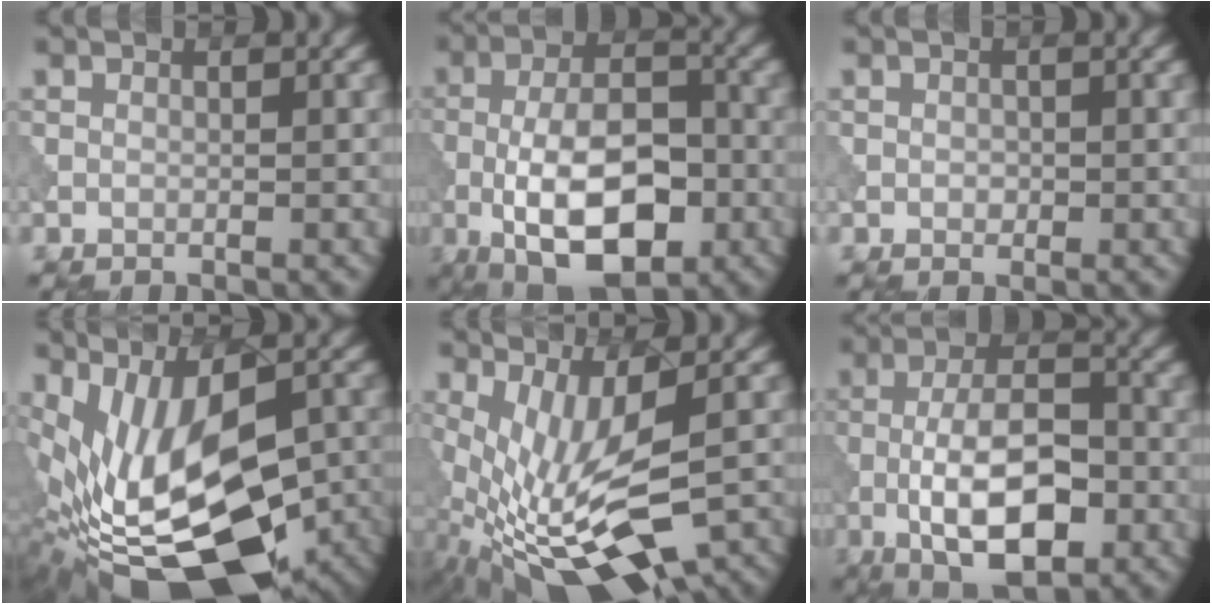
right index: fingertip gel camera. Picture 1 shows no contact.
{"total": 10.8, "force": [-3.8, 4.9, 8.8], "torque": [-0.158, 0.001, -0.070]}
{"total": 0.7, "force": [-0.1, 0.5, 0.4], "torque": [-0.004, -0.003, -0.002]}
{"total": 17.2, "force": [-4.6, 8.5, 14.3], "torque": [-0.222, -0.012, -0.051]}
{"total": 13.0, "force": [-3.9, 4.6, 11.5], "torque": [-0.219, -0.029, -0.050]}
{"total": 9.5, "force": [-3.0, 4.0, 8.0], "torque": [-0.140, 0.004, -0.058]}